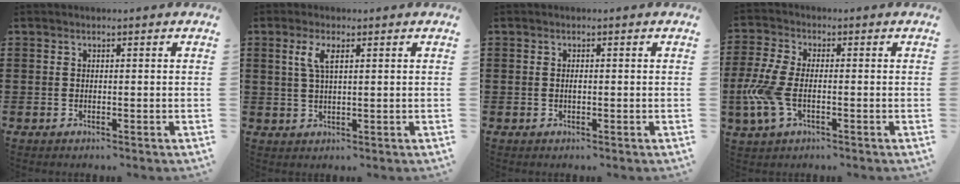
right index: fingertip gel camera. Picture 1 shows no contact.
{"total": 3.5, "force": [1.4, 1.2, 3.0], "torque": [-0.063, 0.008, 0.022]}
{"total": 0.7, "force": [0.0, 0.3, 0.6], "torque": [-0.013, 0.000, -0.001]}
{"total": 7.1, "force": [-1.6, 3.4, 6.0], "torque": [-0.152, -0.010, -0.035]}